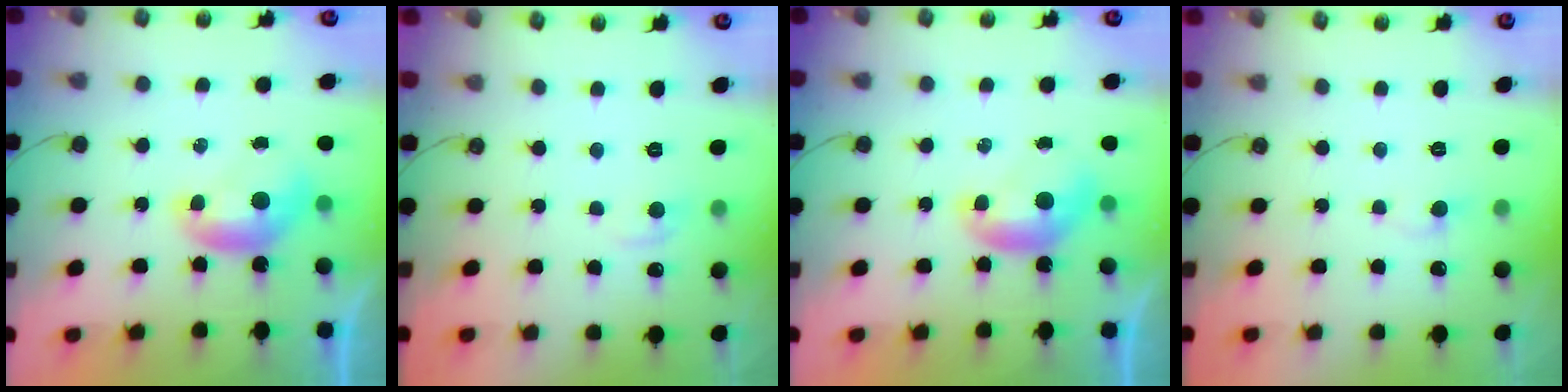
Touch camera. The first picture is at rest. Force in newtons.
{"total": 1.4, "press": 1.2, "slide": 0.7}
{"total": 0.0}
{"total": 1.3, "press": 1.2, "slide": 0.7}